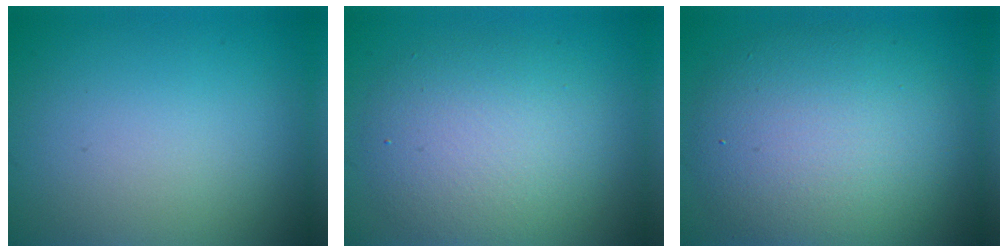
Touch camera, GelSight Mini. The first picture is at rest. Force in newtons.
{"total": 5.7, "press": 5.7, "slide": 0.6}
{"total": 8.1, "press": 8.0, "slide": 0.2}